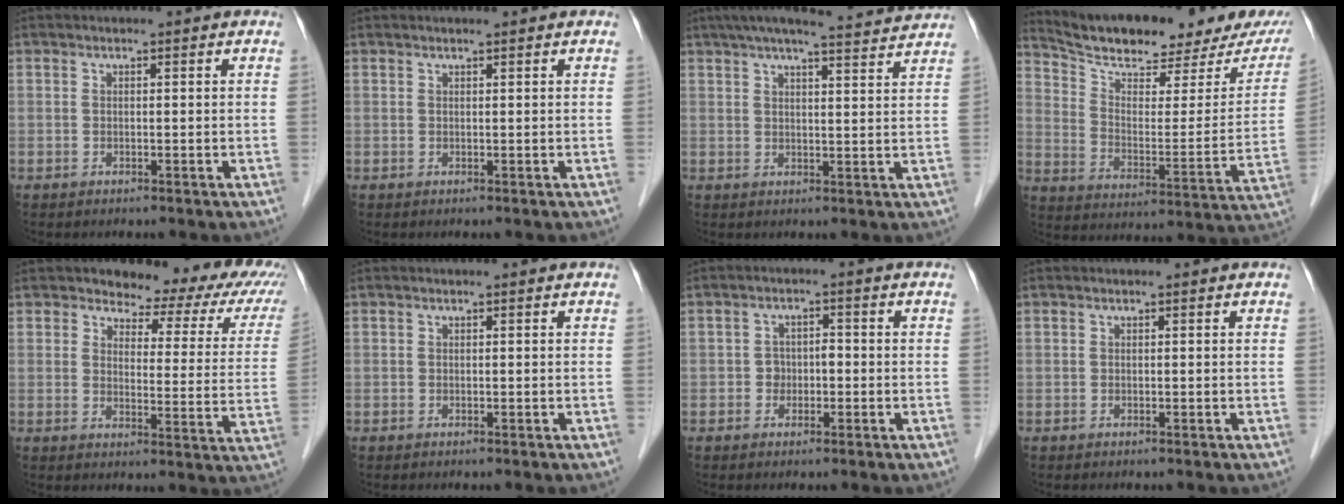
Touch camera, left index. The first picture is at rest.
{"total": 1.0, "force": [0.8, 0.0, 0.5], "torque": [-0.007, 0.009, 0.016]}
{"total": 14.6, "force": [13.3, 0.1, 5.9], "torque": [-0.100, 0.015, 0.173]}
{"total": 21.6, "force": [18.5, 4.4, 10.1], "torque": [-0.155, -0.025, 0.260]}
{"total": 15.2, "force": [12.3, 5.8, 6.9], "torque": [-0.046, -0.013, 0.117]}
{"total": 0.0}
{"total": 2.4, "force": [-0.7, 1.9, 1.2], "torque": [-0.016, 0.011, -0.012]}
{"total": 0.0}